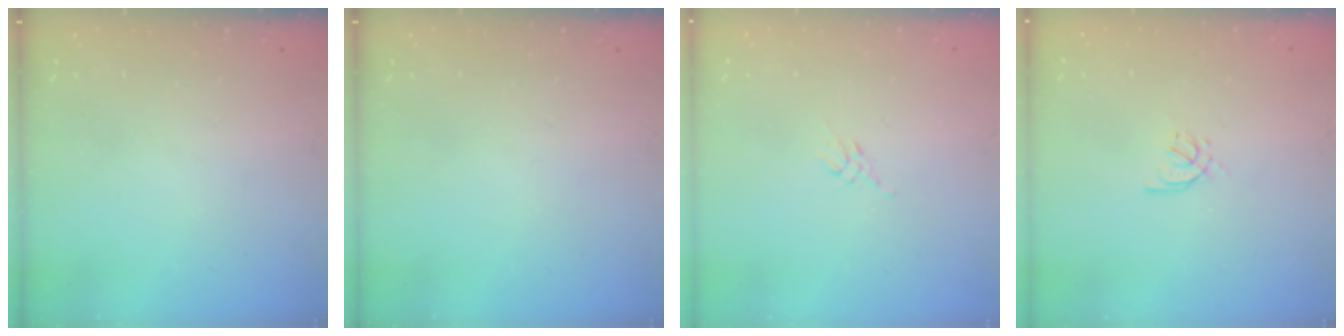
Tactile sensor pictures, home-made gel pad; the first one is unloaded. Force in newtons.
{"total": 0.0}
{"total": 2.6, "press": 2.5, "slide": 0.7}
{"total": 2.4, "press": 2.3, "slide": 0.6}